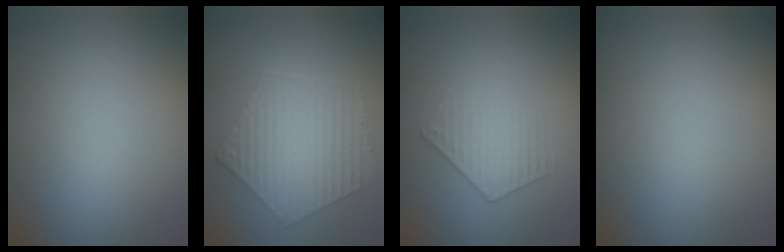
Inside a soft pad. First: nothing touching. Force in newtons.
{"total": 6.1, "press": 4.9, "slide": 3.6}
{"total": 1.9, "press": 1.4, "slide": 1.3}
{"total": 0.0}